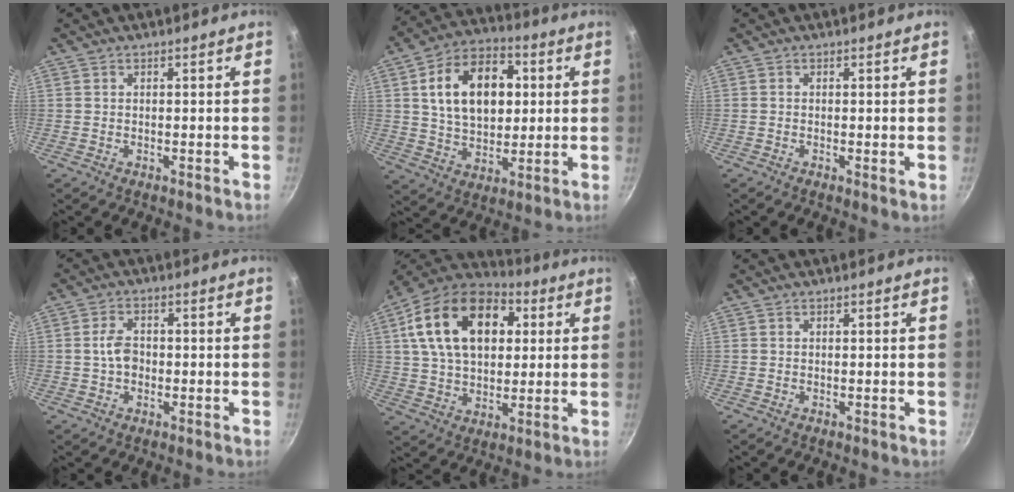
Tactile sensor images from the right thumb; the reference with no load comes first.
{"total": 17.8, "force": [3.6, 12.0, 12.7], "torque": [-0.174, 0.010, 0.055]}
{"total": 0.7, "force": [-0.1, 0.2, 0.6], "torque": [-0.011, -0.003, -0.004]}
{"total": 4.3, "force": [-0.3, 3.1, 3.1], "torque": [-0.046, 0.014, -0.009]}
{"total": 22.4, "force": [6.3, 14.6, 15.8], "torque": [-0.252, 0.012, 0.096]}
{"total": 0.0}